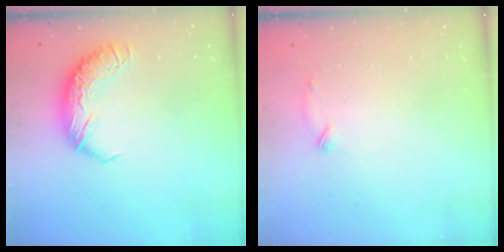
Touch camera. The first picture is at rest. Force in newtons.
{"total": 8.3, "press": 8.3, "slide": 0.5}